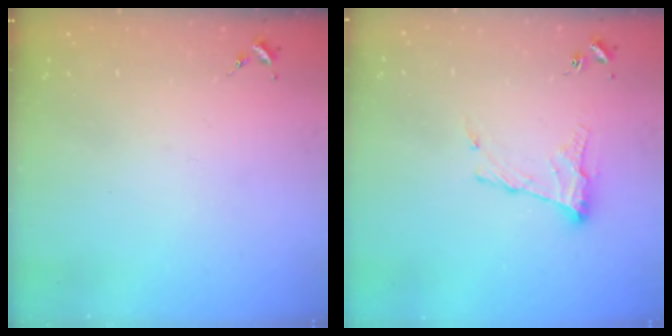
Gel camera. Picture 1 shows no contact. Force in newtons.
{"total": 11.4, "press": 11.3, "slide": 0.3}